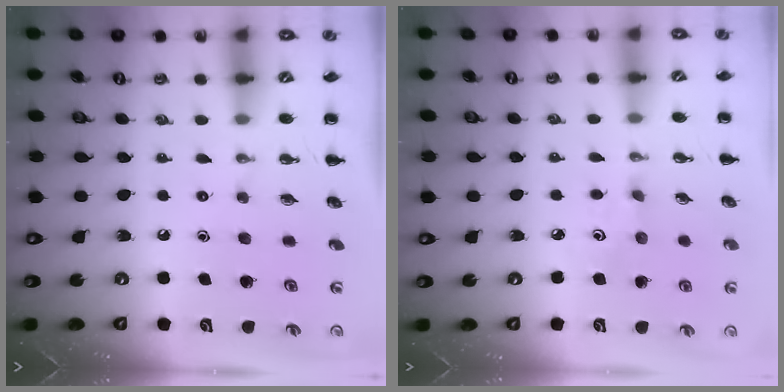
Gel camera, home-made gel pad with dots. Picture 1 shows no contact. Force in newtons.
{"total": 2.6, "press": 2.5, "slide": 0.7}